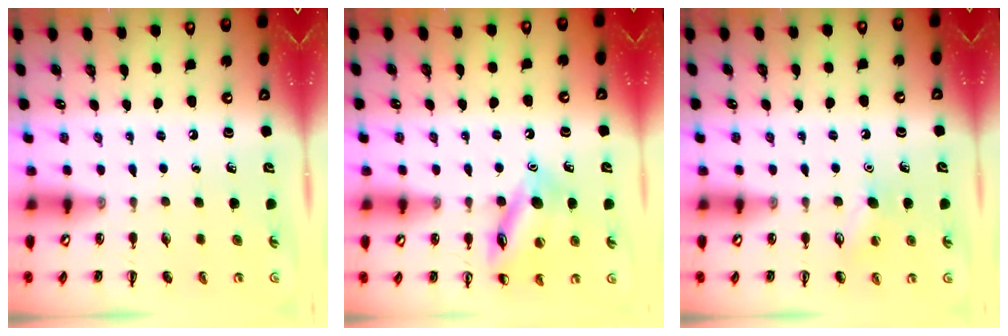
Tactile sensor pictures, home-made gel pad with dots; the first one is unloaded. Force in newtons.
{"total": 12.2, "press": 12.2, "slide": 0.9}
{"total": 7.2, "press": 7.1, "slide": 1.6}